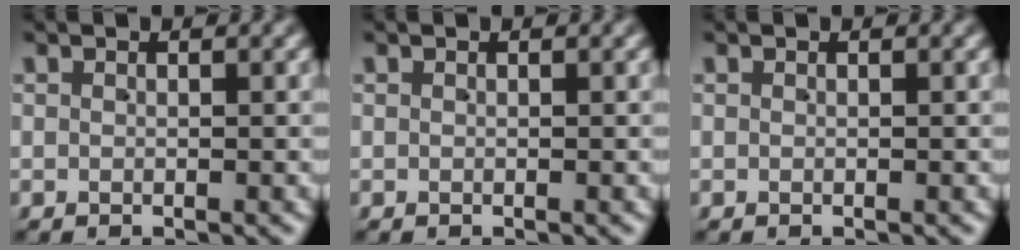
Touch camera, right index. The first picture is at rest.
{"total": 0.0}
{"total": 0.0}